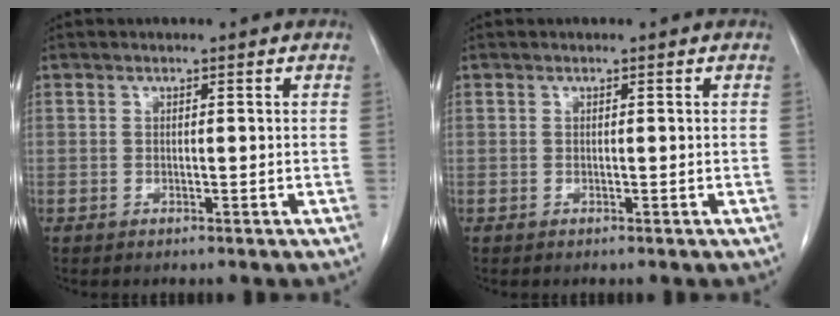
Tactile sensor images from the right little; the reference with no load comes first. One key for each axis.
{"total": 0.0}